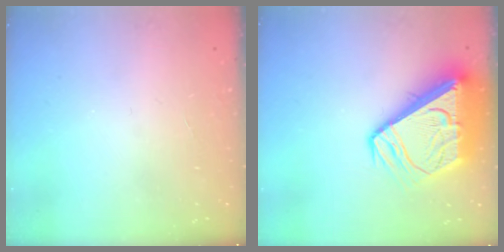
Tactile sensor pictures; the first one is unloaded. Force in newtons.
{"total": 15.3, "press": 15.3, "slide": 1.6}